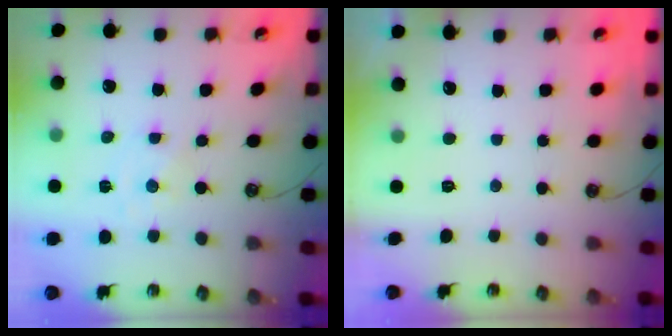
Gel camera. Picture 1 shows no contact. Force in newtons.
{"total": 0.0}